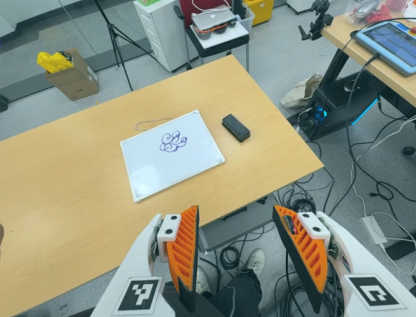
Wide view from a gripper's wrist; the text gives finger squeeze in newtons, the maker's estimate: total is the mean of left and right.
{"total": 0.0}